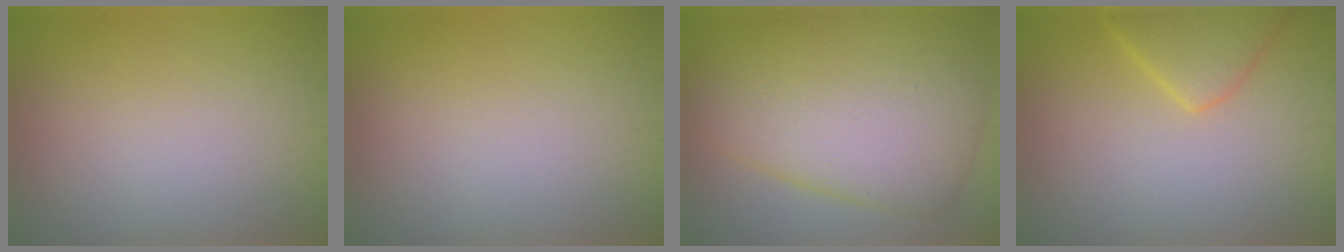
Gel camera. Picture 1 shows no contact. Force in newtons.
{"total": 0.0}
{"total": 9.9, "press": 9.9, "slide": 0.2}
{"total": 3.4, "press": 3.4, "slide": 0.3}